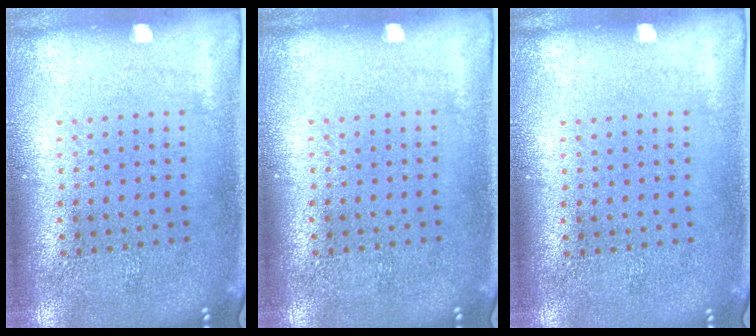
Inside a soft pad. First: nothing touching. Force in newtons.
{"total": 0.0}
{"total": 0.0}